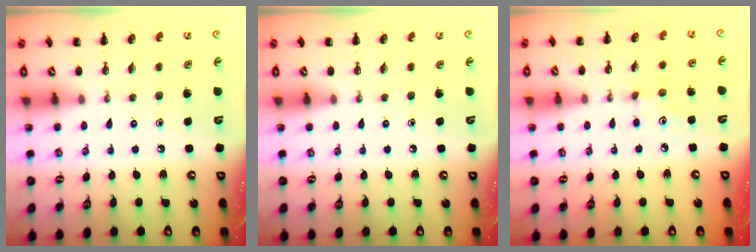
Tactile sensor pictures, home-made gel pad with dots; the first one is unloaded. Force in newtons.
{"total": 0.0}
{"total": 3.9, "press": 3.7, "slide": 1.0}